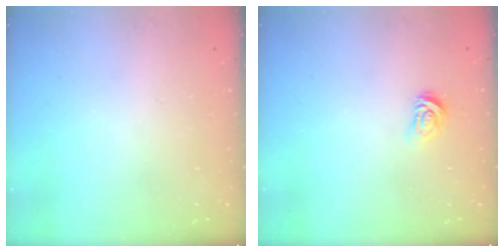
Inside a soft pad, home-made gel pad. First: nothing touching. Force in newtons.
{"total": 3.1, "press": 3.1, "slide": 0.4}